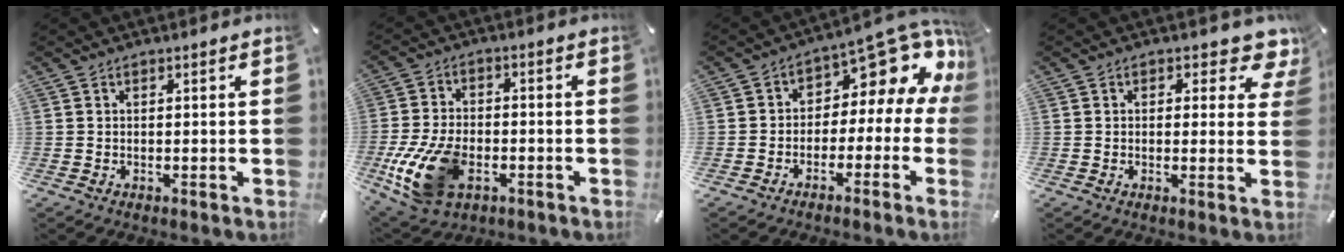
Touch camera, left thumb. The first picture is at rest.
{"total": 15.1, "force": [-4.9, 9.6, 10.5], "torque": [-0.219, 0.010, -0.085]}
{"total": 9.8, "force": [6.1, 4.7, 6.0], "torque": [-0.086, -0.061, 0.098]}
{"total": 5.2, "force": [3.1, 3.0, 2.9], "torque": [-0.020, -0.017, 0.045]}